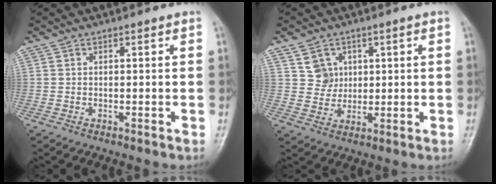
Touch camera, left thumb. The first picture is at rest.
{"total": 4.4, "force": [1.8, 4.0, 0.6], "torque": [0.014, -0.010, 0.034]}